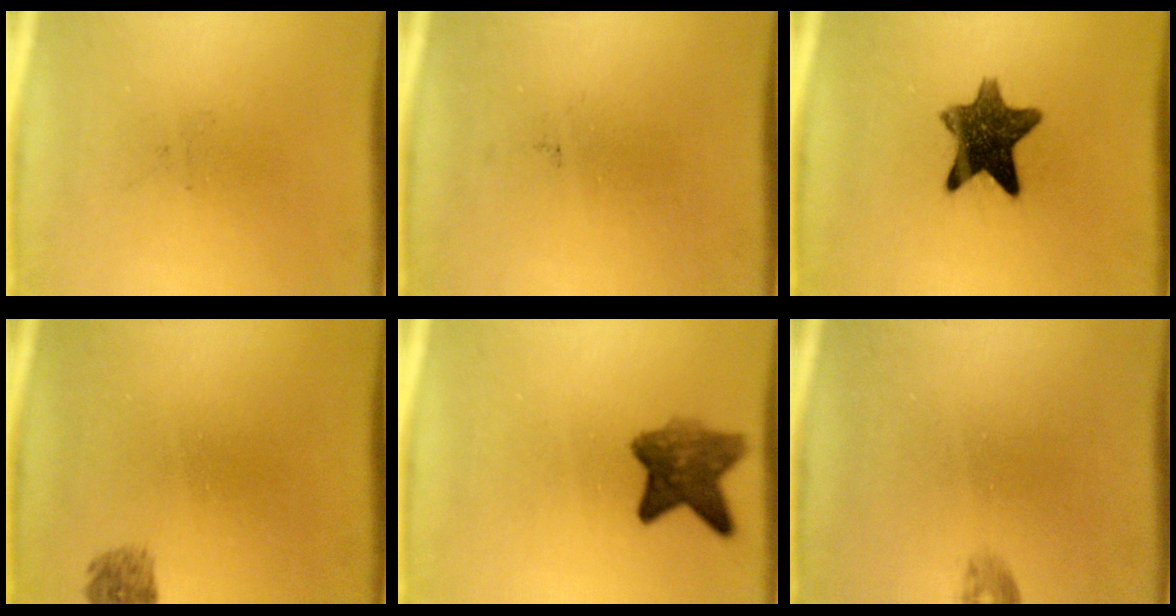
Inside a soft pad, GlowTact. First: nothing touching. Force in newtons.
{"total": 0.0}
{"total": 10.6}
{"total": 1.4}
{"total": 6.7}
{"total": 0.9}